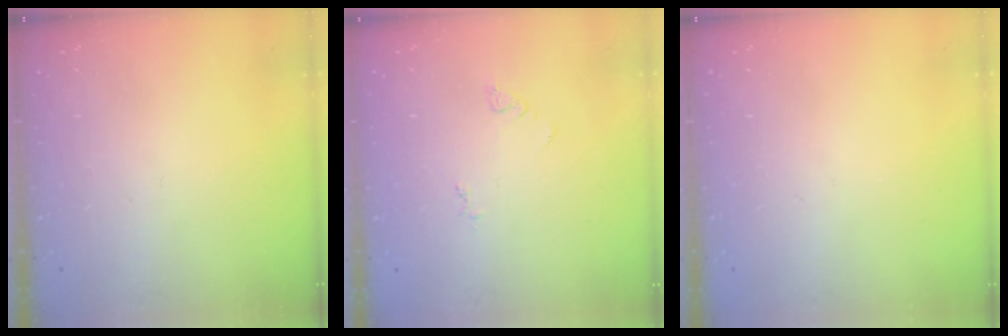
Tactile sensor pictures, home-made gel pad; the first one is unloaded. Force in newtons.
{"total": 2.9, "press": 2.9, "slide": 0.4}
{"total": 0.0}